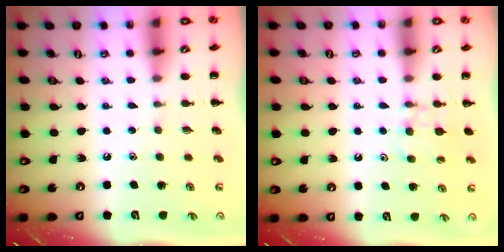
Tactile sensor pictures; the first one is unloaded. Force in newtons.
{"total": 8.9, "press": 8.7, "slide": 1.7}